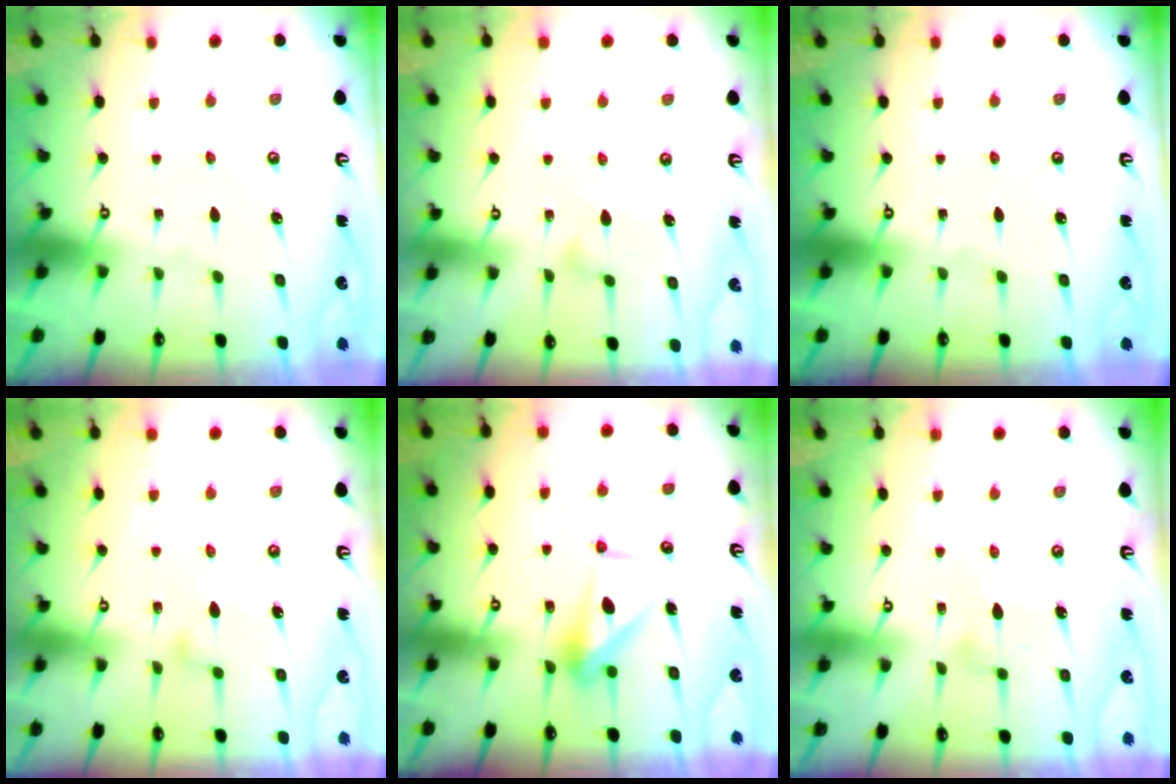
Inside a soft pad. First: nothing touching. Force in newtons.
{"total": 8.3, "press": 8.3, "slide": 0.5}
{"total": 0.0}
{"total": 9.4, "press": 9.4, "slide": 0.5}
{"total": 9.9, "press": 9.9, "slide": 0.2}
{"total": 6.2, "press": 6.2, "slide": 0.3}